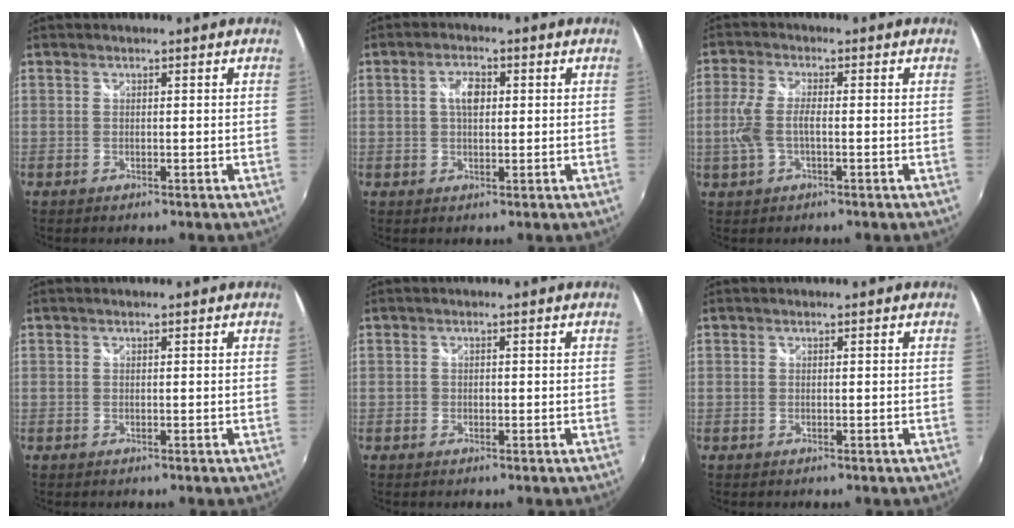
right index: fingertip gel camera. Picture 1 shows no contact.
{"total": 3.8, "force": [0.6, 2.1, 3.1], "torque": [-0.058, 0.009, 0.010]}
{"total": 6.0, "force": [-1.0, 2.4, 5.4], "torque": [-0.120, 0.000, -0.018]}
{"total": 0.0}
{"total": 0.9, "force": [-0.4, 0.7, 0.2], "torque": [-0.004, -0.003, -0.008]}
{"total": 0.0}